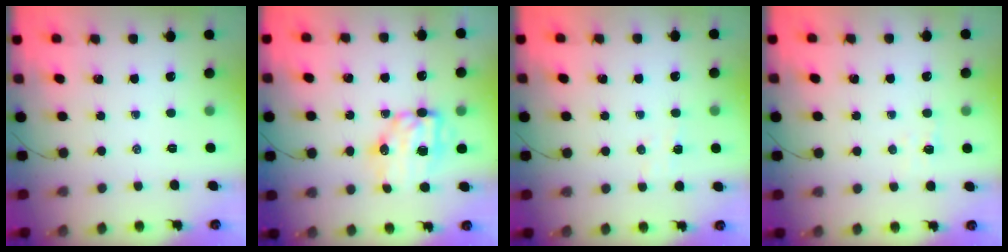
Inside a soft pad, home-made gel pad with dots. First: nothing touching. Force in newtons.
{"total": 9.3, "press": 9.1, "slide": 1.8}
{"total": 3.4, "press": 3.3, "slide": 0.9}
{"total": 3.0, "press": 2.9, "slide": 0.9}